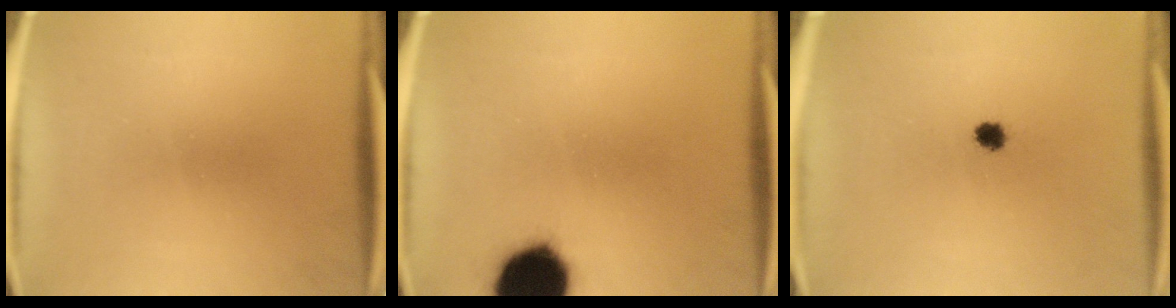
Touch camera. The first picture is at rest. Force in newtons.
{"total": 17.8}
{"total": 2.4}